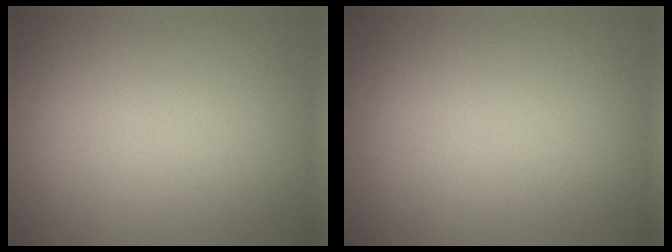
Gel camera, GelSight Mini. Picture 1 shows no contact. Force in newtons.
{"total": 0.0}